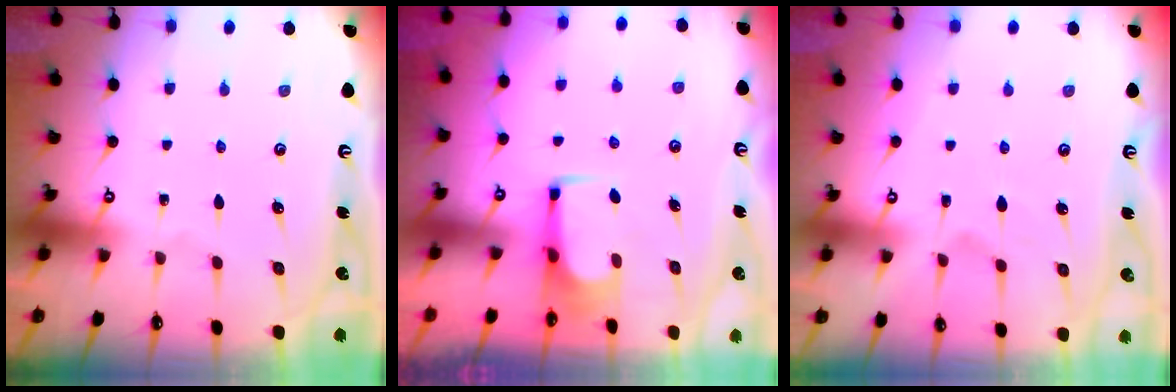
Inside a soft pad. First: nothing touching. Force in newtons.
{"total": 3.4, "press": 3.4, "slide": 0.2}
{"total": 2.7, "press": 2.5, "slide": 1.2}